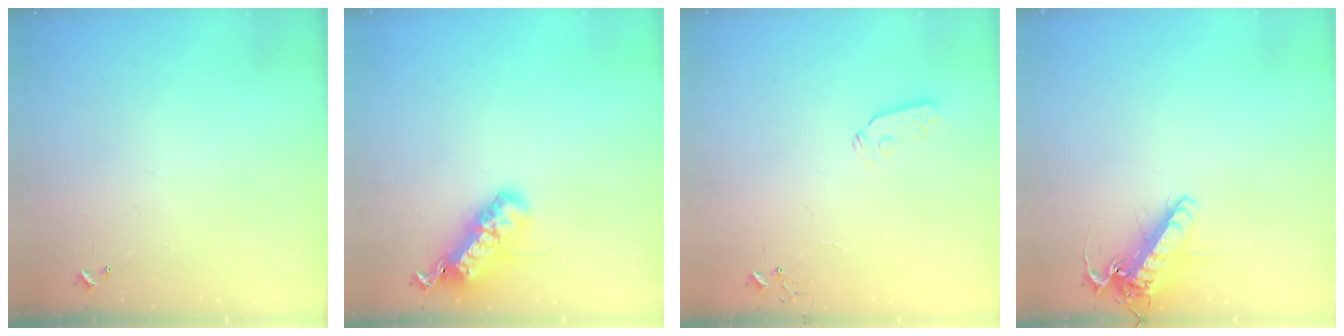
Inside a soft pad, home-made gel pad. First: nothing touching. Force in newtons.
{"total": 21.0, "press": 21.0, "slide": 0.4}
{"total": 3.9, "press": 3.9, "slide": 0.6}
{"total": 15.7, "press": 15.5, "slide": 2.4}